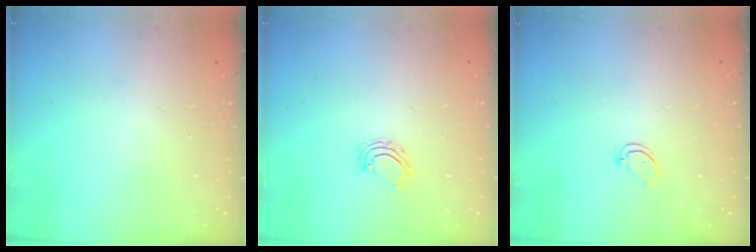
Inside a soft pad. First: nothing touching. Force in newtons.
{"total": 4.2, "press": 4.2, "slide": 0.3}
{"total": 3.4, "press": 3.4, "slide": 0.2}